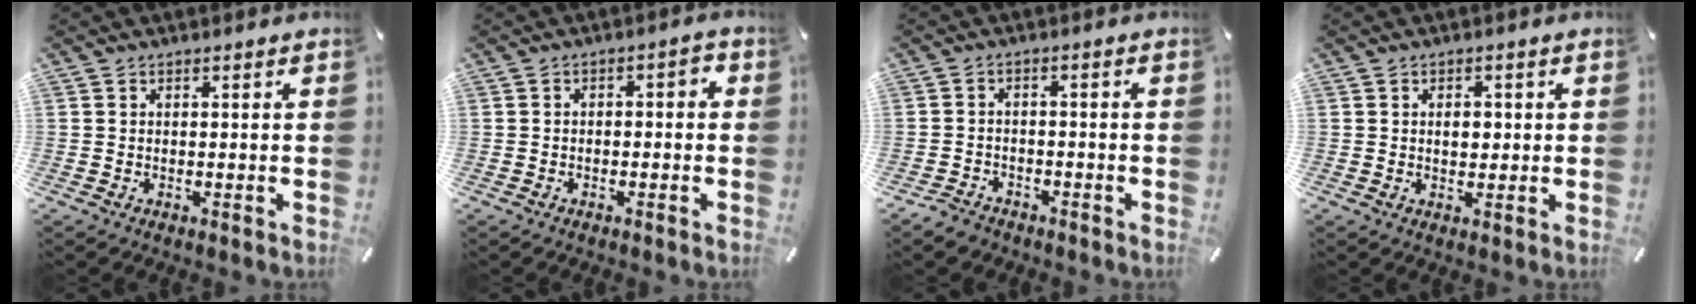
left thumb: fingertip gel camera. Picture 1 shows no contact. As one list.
[{"total": 2.5, "force": [-1.7, 1.2, 1.4], "torque": [-0.025, 0.013, -0.035]}, {"total": 3.1, "force": [-2.6, 1.6, 0.5], "torque": [-0.016, 0.014, -0.054]}, {"total": 2.9, "force": [0.3, 2.1, 2.0], "torque": [-0.017, -0.003, -0.003]}]